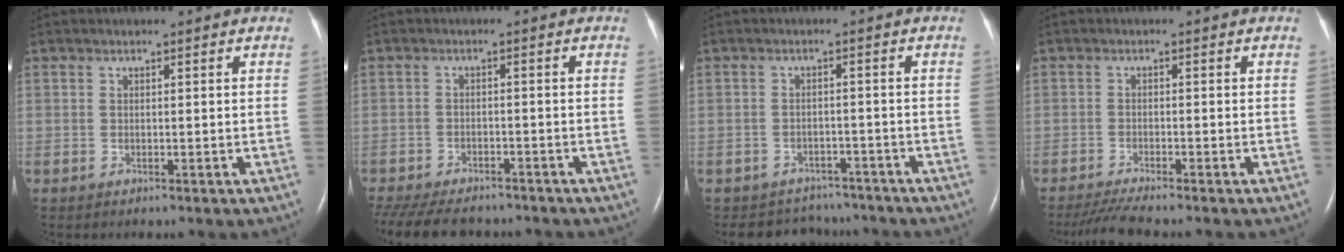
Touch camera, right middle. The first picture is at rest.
{"total": 15.0, "force": [-12.5, 5.6, 6.1], "torque": [-0.161, -0.020, -0.172]}
{"total": 6.1, "force": [-5.6, 2.5, -0.6], "torque": [0.007, 0.018, -0.070]}
{"total": 4.1, "force": [-3.6, -0.6, 1.8], "torque": [-0.038, -0.017, -0.067]}